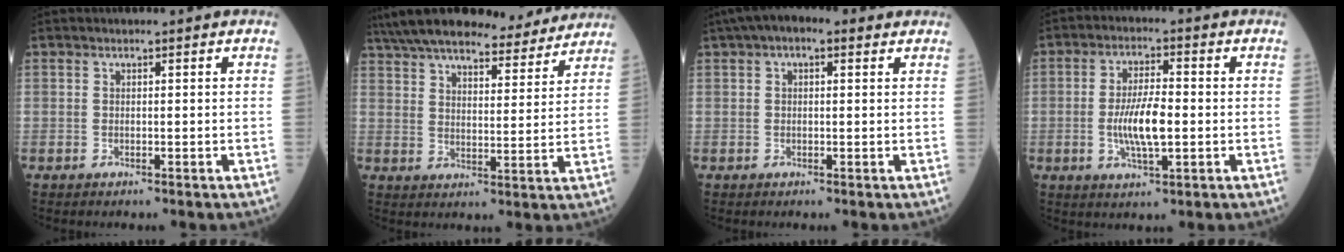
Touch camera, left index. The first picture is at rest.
{"total": 23.4, "force": [20.7, 5.0, 9.8], "torque": [-0.169, 0.024, 0.287]}
{"total": 5.9, "force": [3.3, 2.4, 4.2], "torque": [-0.077, 0.038, 0.047]}
{"total": 7.6, "force": [-1.1, 1.8, 7.3], "torque": [-0.149, -0.002, -0.021]}